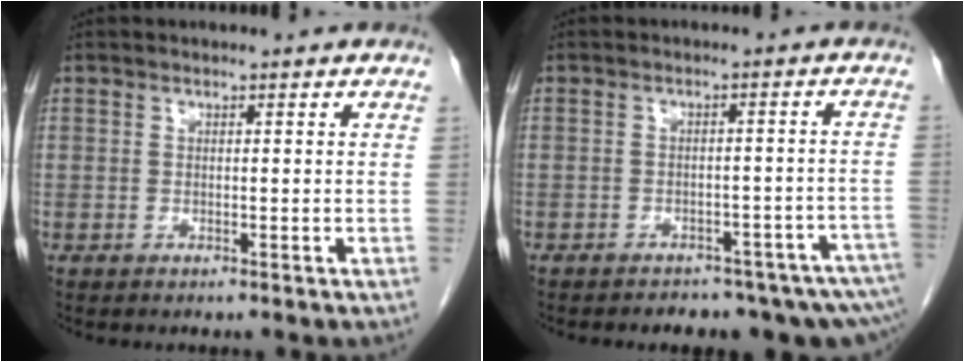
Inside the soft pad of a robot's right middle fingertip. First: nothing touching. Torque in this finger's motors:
{"motor_torque": [1.08, -1.06, 0.17, 0.05]}